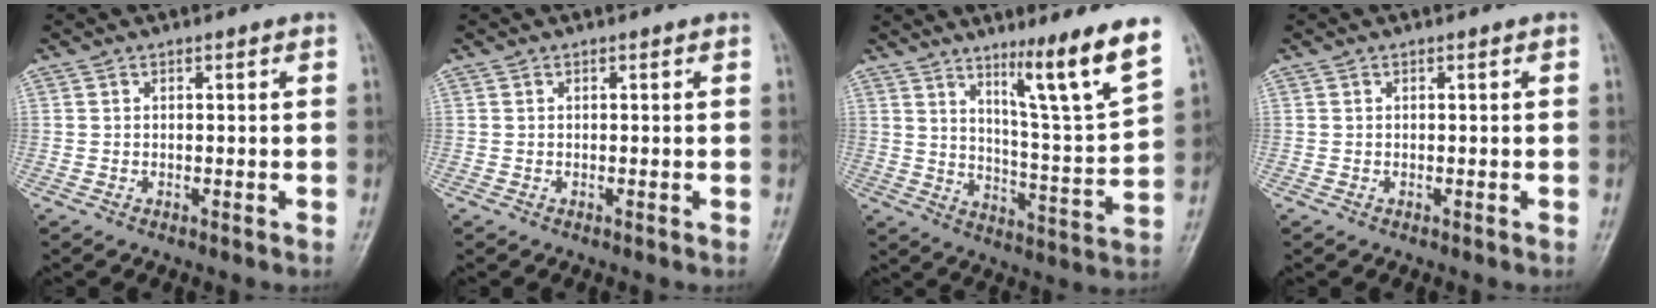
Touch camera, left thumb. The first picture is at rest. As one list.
[{"total": 0.0}, {"total": 13.8, "force": [8.8, -0.1, 10.7], "torque": [-0.159, -0.067, 0.143]}, {"total": 0.0}]